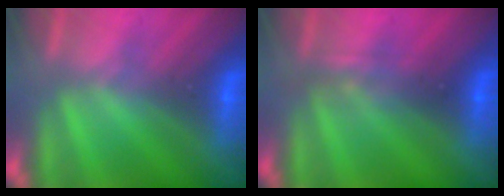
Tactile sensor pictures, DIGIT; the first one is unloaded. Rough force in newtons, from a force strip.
{"total": 2.3}